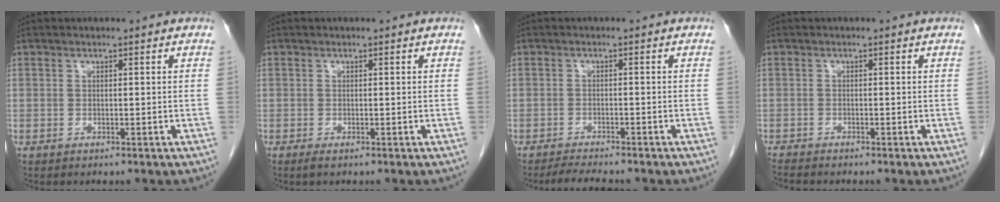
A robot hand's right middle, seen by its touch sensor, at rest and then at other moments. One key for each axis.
{"total": 0.5, "fx": -0.3, "fy": 0.0, "fz": 0.4, "tx": -0.007, "ty": -0.002, "tz": -0.002}
{"total": 4.3, "fx": -3.9, "fy": 0.4, "fz": 1.8, "tx": -0.030, "ty": -0.013, "tz": -0.062}
{"total": 1.9, "fx": -1.8, "fy": -0.4, "fz": 0.4, "tx": -0.010, "ty": -0.006, "tz": -0.033}